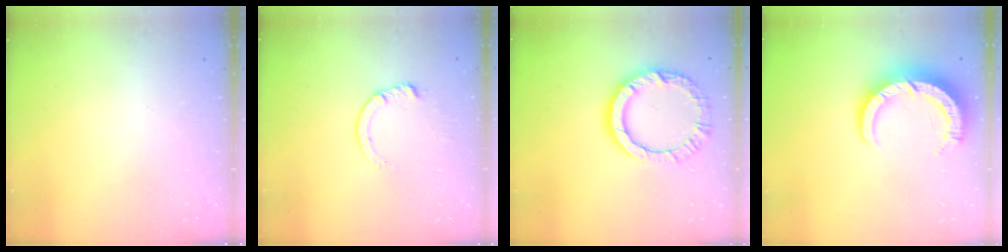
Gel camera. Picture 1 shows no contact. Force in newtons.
{"total": 3.3, "press": 3.3, "slide": 0.4}
{"total": 11.7, "press": 11.7, "slide": 1.2}
{"total": 9.2, "press": 9.2, "slide": 0.7}